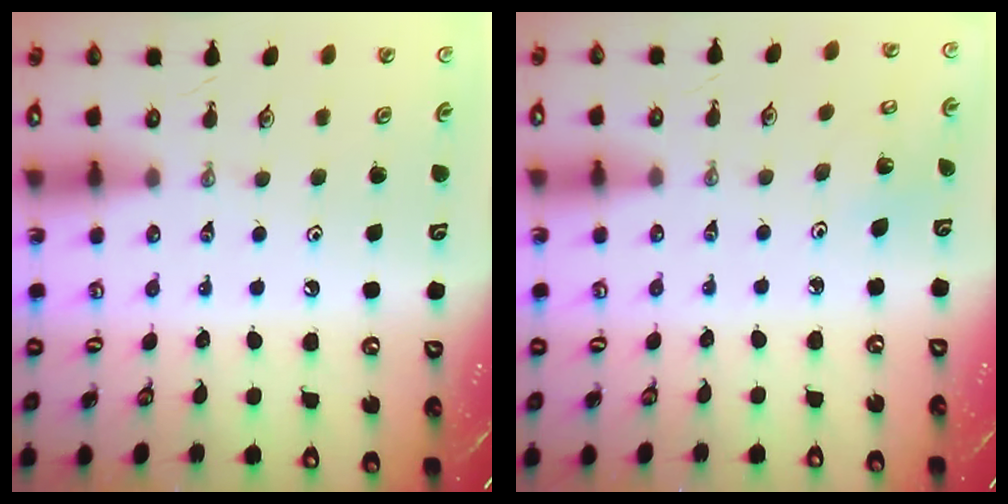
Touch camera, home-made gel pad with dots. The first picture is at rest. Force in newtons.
{"total": 2.2, "press": 2.2, "slide": 0.2}